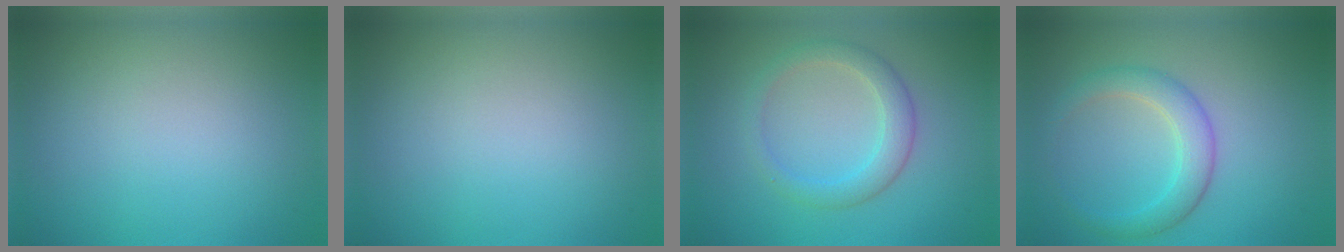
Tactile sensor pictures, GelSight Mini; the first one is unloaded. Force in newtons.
{"total": 0.0}
{"total": 2.8, "press": 2.8, "slide": 0.2}
{"total": 3.2, "press": 3.2, "slide": 0.3}